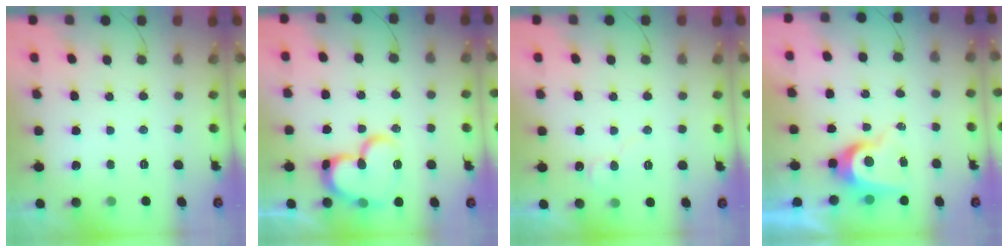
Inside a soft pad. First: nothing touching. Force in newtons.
{"total": 17.8, "press": 17.6, "slide": 2.1}
{"total": 5.9, "press": 5.8, "slide": 0.5}
{"total": 8.5, "press": 8.5, "slide": 0.7}